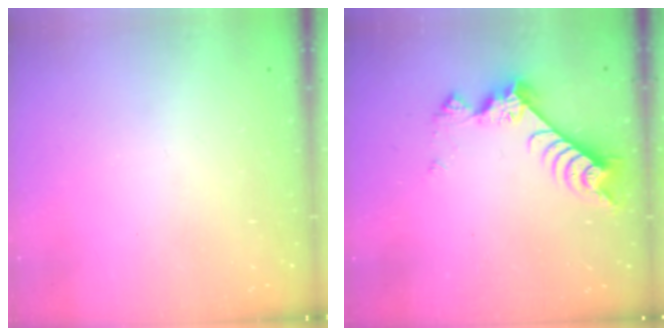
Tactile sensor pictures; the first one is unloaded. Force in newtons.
{"total": 9.0, "press": 9.0, "slide": 1.0}